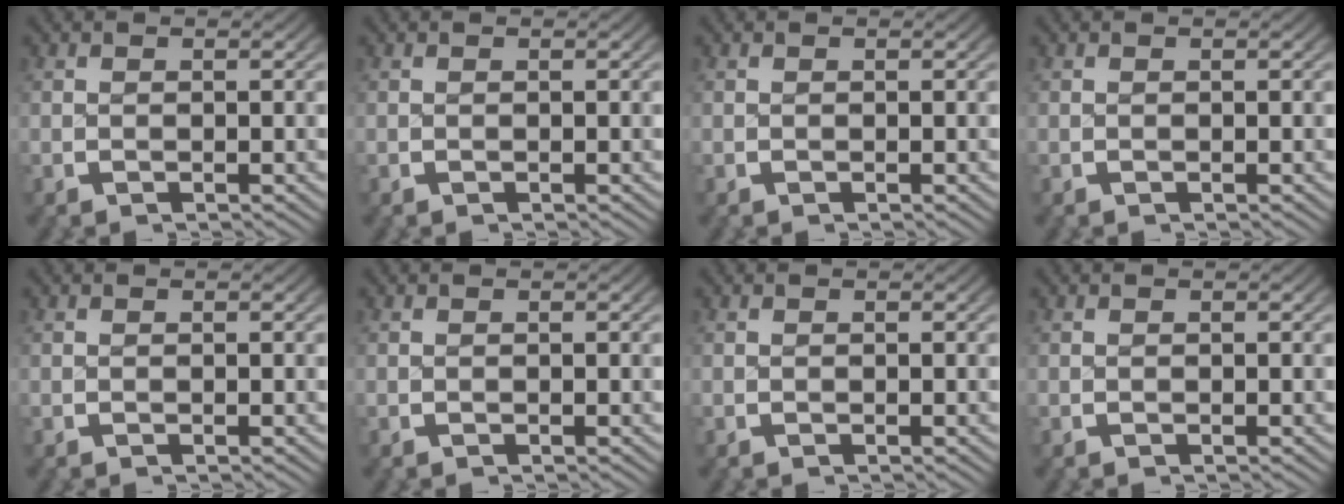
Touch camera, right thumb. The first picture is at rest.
{"total": 0.0}
{"total": 0.0}
{"total": 0.0}
{"total": 0.0}
{"total": 0.0}
{"total": 0.0}
{"total": 0.0}